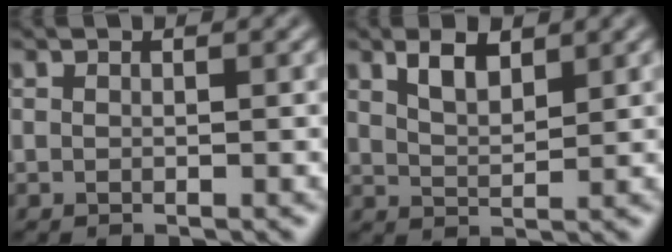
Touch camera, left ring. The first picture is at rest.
{"total": 2.8, "force": [1.9, 1.1, 1.8], "torque": [-0.038, -0.001, 0.036]}